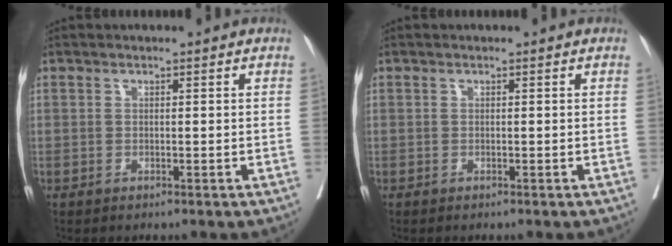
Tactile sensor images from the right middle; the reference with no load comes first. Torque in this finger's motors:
{"motor_torque": [-0.02, 0.00, 0.00, 0.00]}